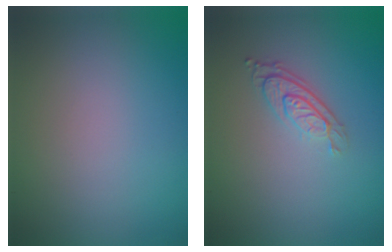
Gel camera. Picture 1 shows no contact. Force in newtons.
{"total": 3.0, "press": 2.2, "slide": 2.0}